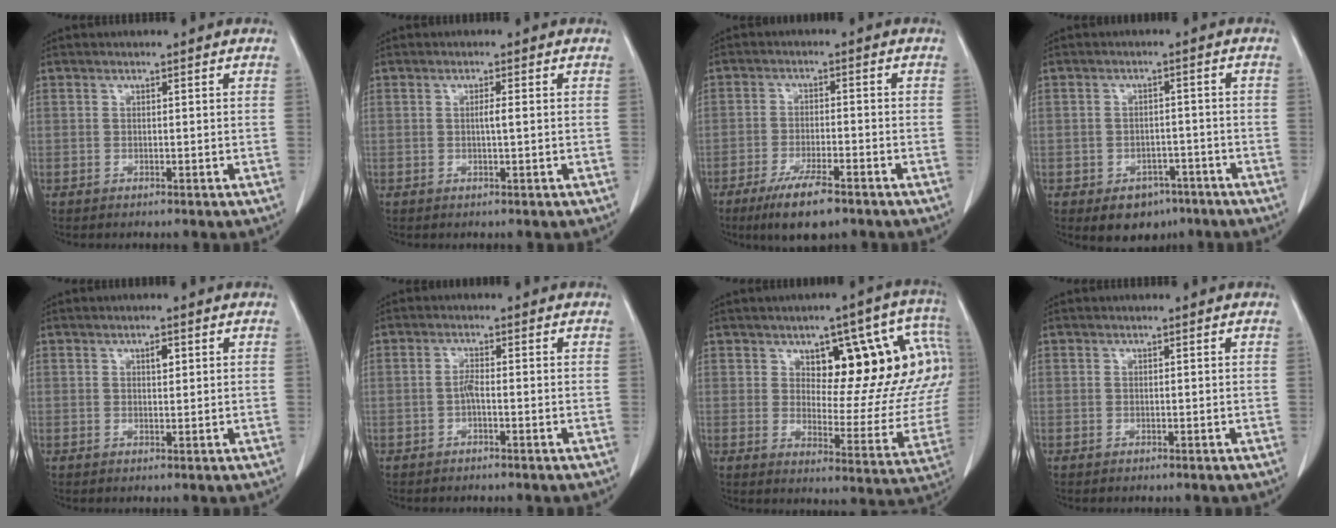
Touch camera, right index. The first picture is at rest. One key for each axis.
{"total": 1.3, "fx": 0.0, "fy": -0.1, "fz": 1.3, "tx": -0.025, "ty": 0.001, "tz": 0.000}
{"total": 7.8, "fx": -5.3, "fy": 1.4, "fz": 5.6, "tx": -0.101, "ty": -0.015, "tz": -0.088}
{"total": 5.9, "fx": -3.6, "fy": 4.1, "fz": 2.2, "tx": -0.022, "ty": 0.006, "tz": -0.043}
{"total": 1.4, "fx": 0.6, "fy": 0.6, "fz": 1.2, "tx": -0.019, "ty": 0.000, "tz": 0.009}
{"total": 1.6, "fx": -0.6, "fy": 0.2, "fz": 1.4, "tx": -0.028, "ty": 0.002, "tz": -0.012}
{"total": 19.0, "fx": 7.1, "fy": 7.9, "fz": 15.8, "tx": -0.194, "ty": 0.020, "tz": 0.102}
{"total": 0.0}